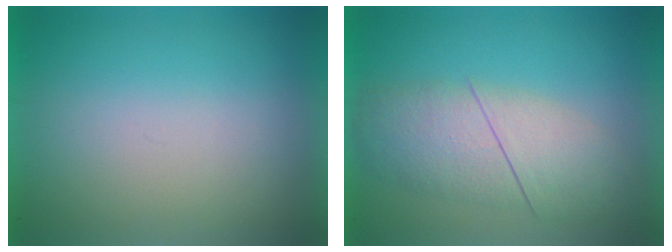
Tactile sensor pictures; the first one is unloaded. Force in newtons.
{"total": 3.7}